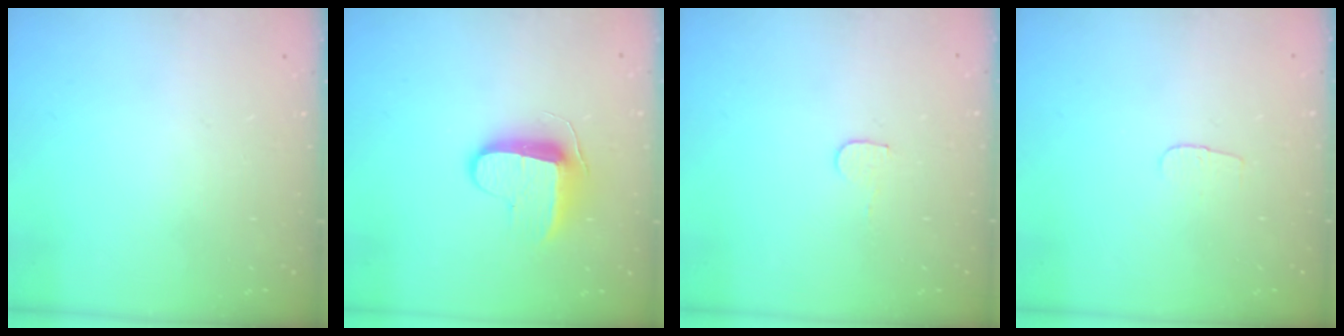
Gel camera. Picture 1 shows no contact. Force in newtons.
{"total": 9.2, "press": 9.2, "slide": 0.9}
{"total": 4.5, "press": 4.5, "slide": 0.4}
{"total": 2.9, "press": 2.8, "slide": 0.3}